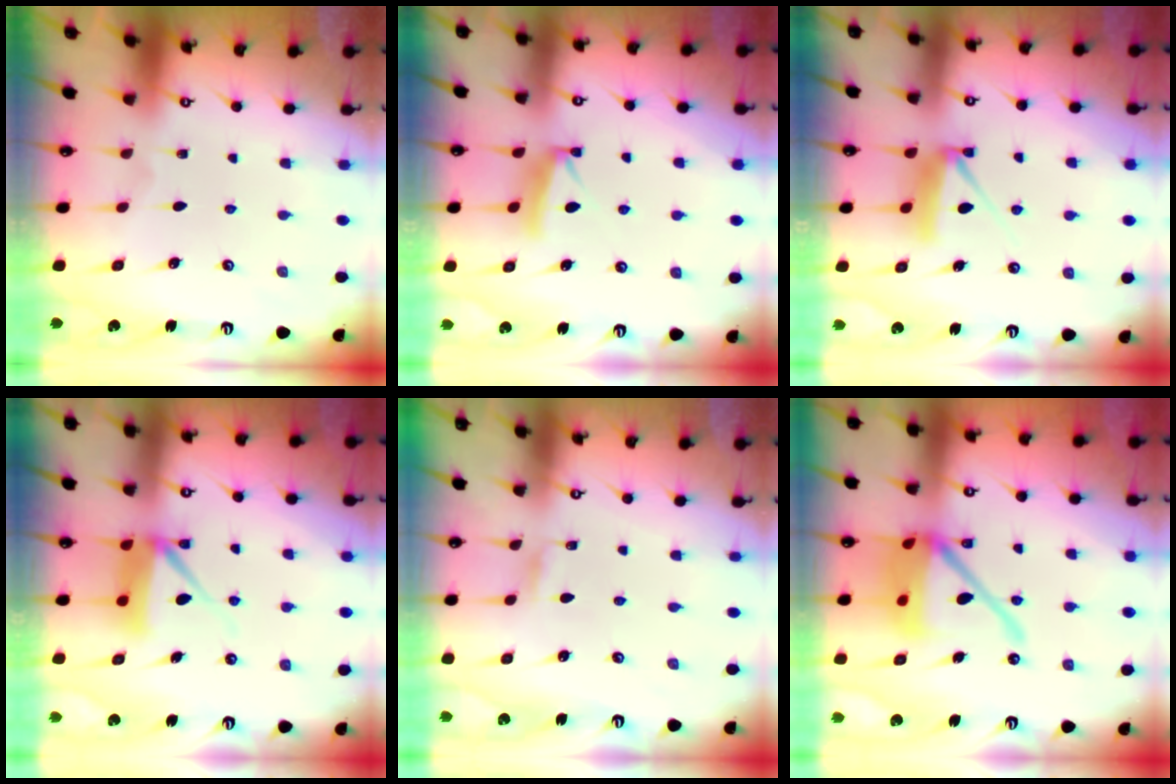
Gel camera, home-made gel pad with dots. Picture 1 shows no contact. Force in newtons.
{"total": 7.9, "press": 7.8, "slide": 0.9}
{"total": 7.6, "press": 7.6, "slide": 0.4}
{"total": 8.2, "press": 8.1, "slide": 0.6}
{"total": 1.1, "press": 1.1, "slide": 0.1}
{"total": 15.6, "press": 15.3, "slide": 2.5}